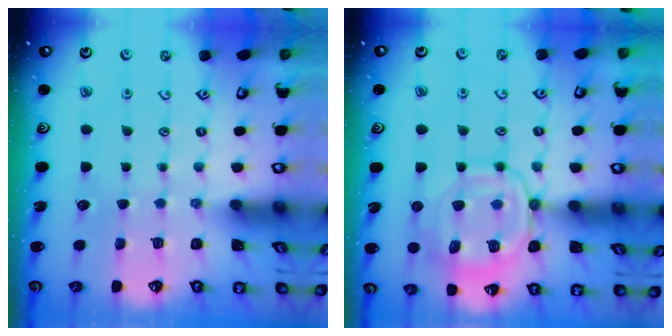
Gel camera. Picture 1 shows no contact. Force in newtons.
{"total": 13.4, "press": 13.3, "slide": 1.4}